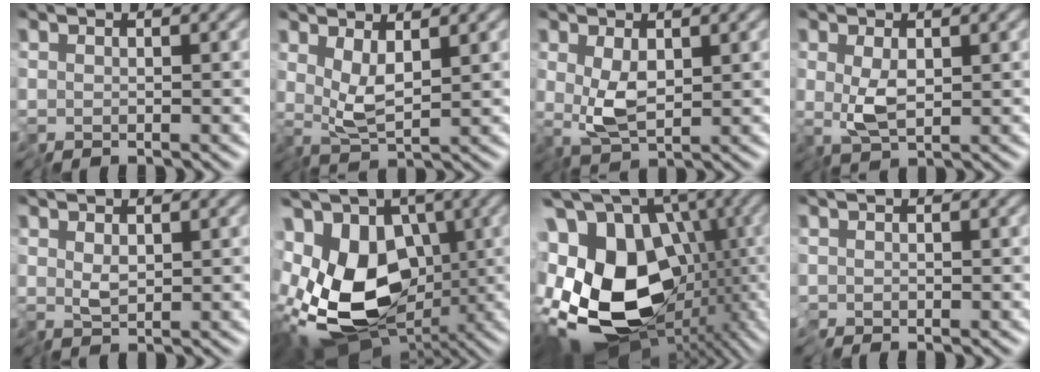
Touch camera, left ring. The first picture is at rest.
{"total": 2.5, "force": [0.8, 0.2, 2.4], "torque": [-0.053, -0.005, 0.019]}
{"total": 3.0, "force": [0.2, 1.3, 2.7], "torque": [-0.063, -0.002, 0.007]}
{"total": 2.2, "force": [0.0, 0.7, 2.1], "torque": [-0.043, 0.001, 0.004]}
{"total": 1.2, "force": [0.5, 0.3, 1.0], "torque": [-0.023, 0.000, 0.012]}
{"total": 13.6, "force": [-1.7, 8.8, 10.3], "torque": [-0.196, -0.012, -0.039]}
{"total": 20.6, "force": [-0.6, 15.1, 14.0], "torque": [-0.267, -0.015, 0.009]}
{"total": 0.0}